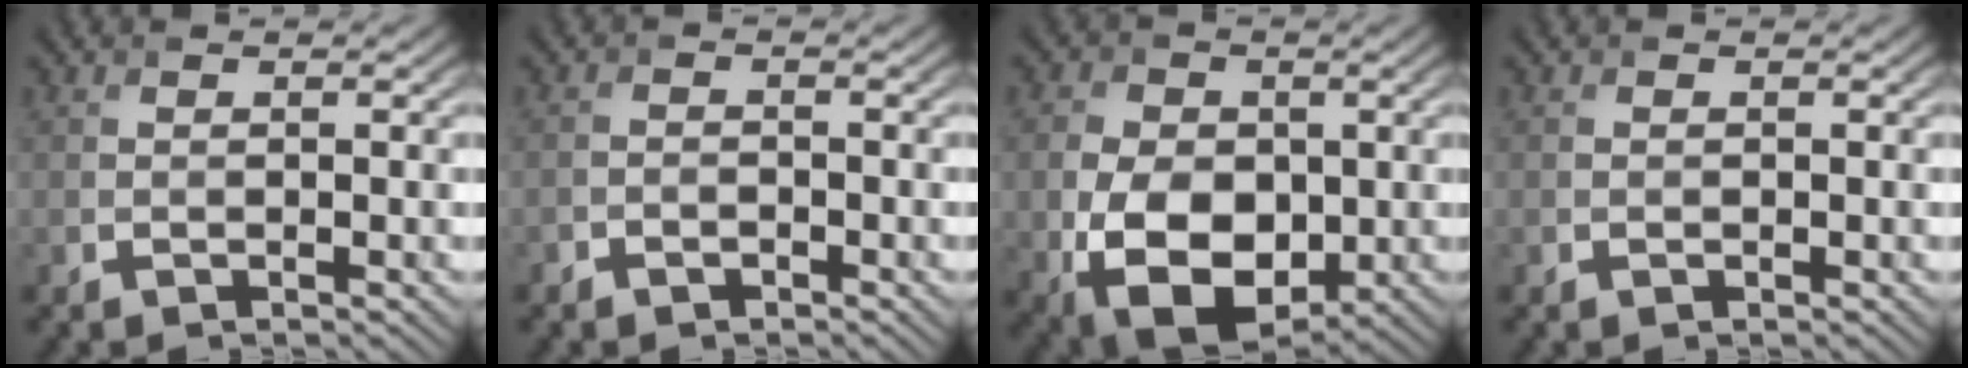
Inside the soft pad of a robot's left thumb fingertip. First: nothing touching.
{"total": 1.3, "force": [-1.1, 0.6, 0.4], "torque": [-0.008, 0.002, -0.022]}
{"total": 11.5, "force": [-1.9, 8.0, 8.1], "torque": [-0.165, -0.022, -0.032]}
{"total": 0.0}